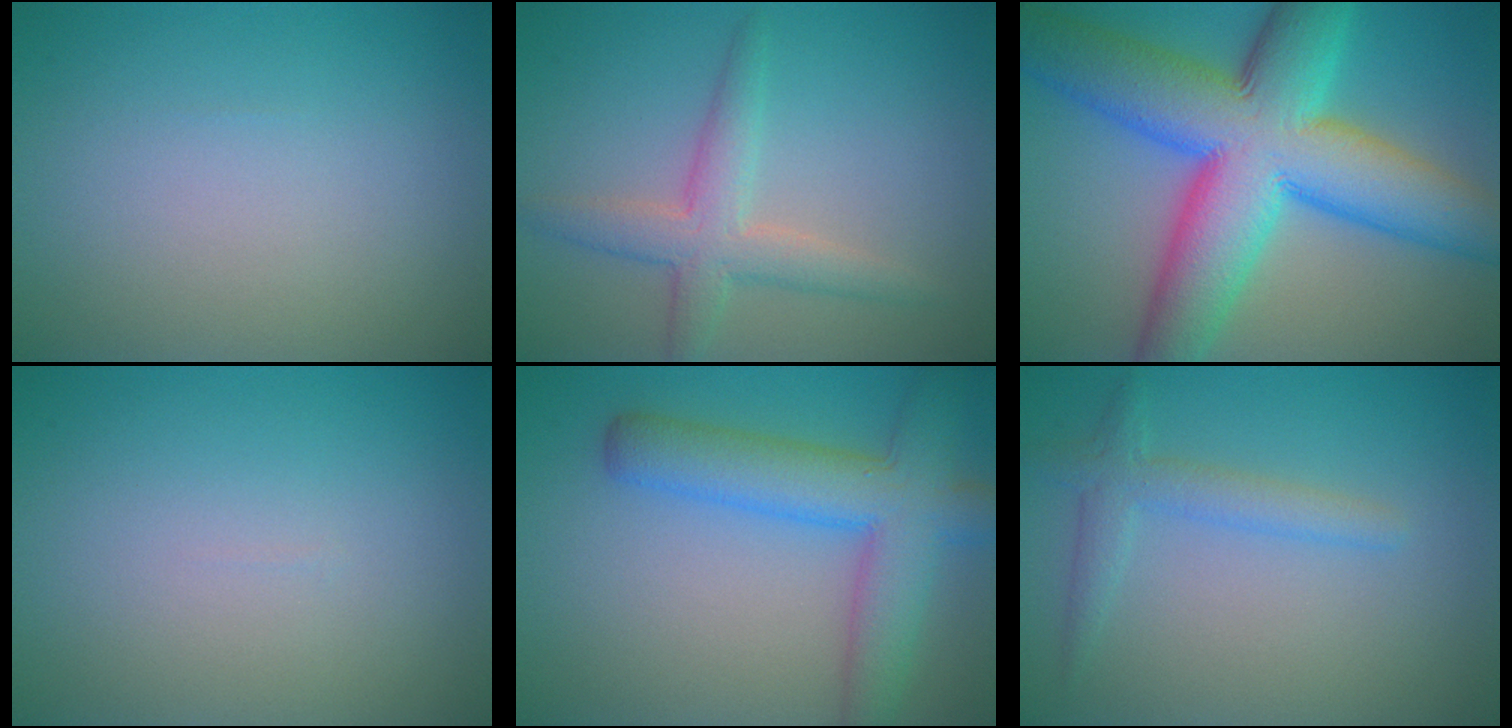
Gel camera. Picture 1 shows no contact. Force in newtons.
{"total": 3.6, "press": 3.6, "slide": 0.1}
{"total": 14.5, "press": 14.5, "slide": 0.1}
{"total": 0.0}
{"total": 7.0, "press": 7.0, "slide": 0.3}
{"total": 2.4, "press": 2.4, "slide": 0.2}